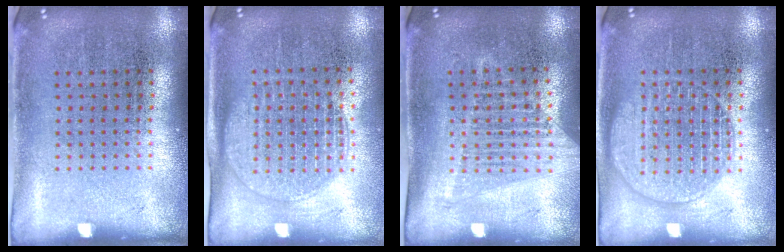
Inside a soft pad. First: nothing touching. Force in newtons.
{"total": 1.6, "press": 1.4, "slide": 0.8}
{"total": 1.5, "press": 1.4, "slide": 0.5}
{"total": 3.0, "press": 2.9, "slide": 0.4}